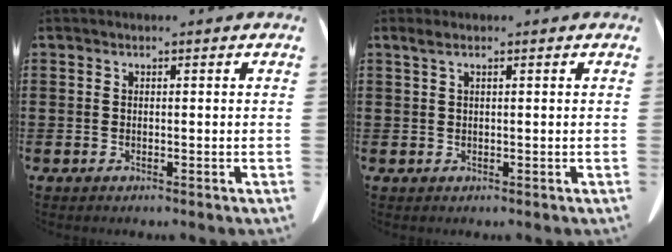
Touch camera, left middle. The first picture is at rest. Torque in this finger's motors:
{"motor_torque": [0.29, 0.12, 0.13, 0.01]}